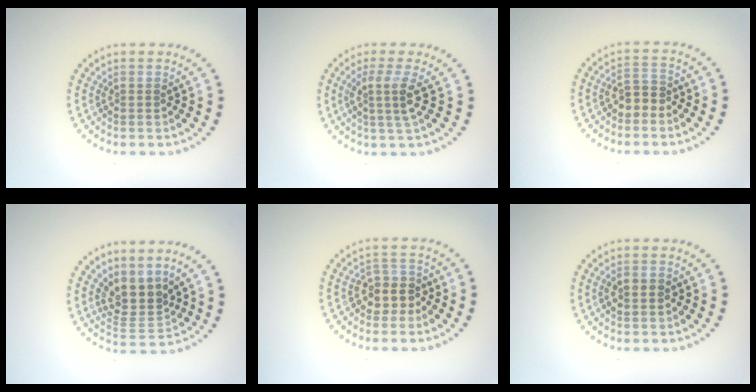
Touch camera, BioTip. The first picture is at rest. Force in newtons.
{"total": 2.5, "press": 1.9, "slide": 1.7}
{"total": 2.0, "press": 1.8, "slide": 0.8}
{"total": 3.3, "press": 2.5, "slide": 2.1}
{"total": 2.7, "press": 2.4, "slide": 1.1}
{"total": 1.3, "press": 1.3, "slide": 0.1}